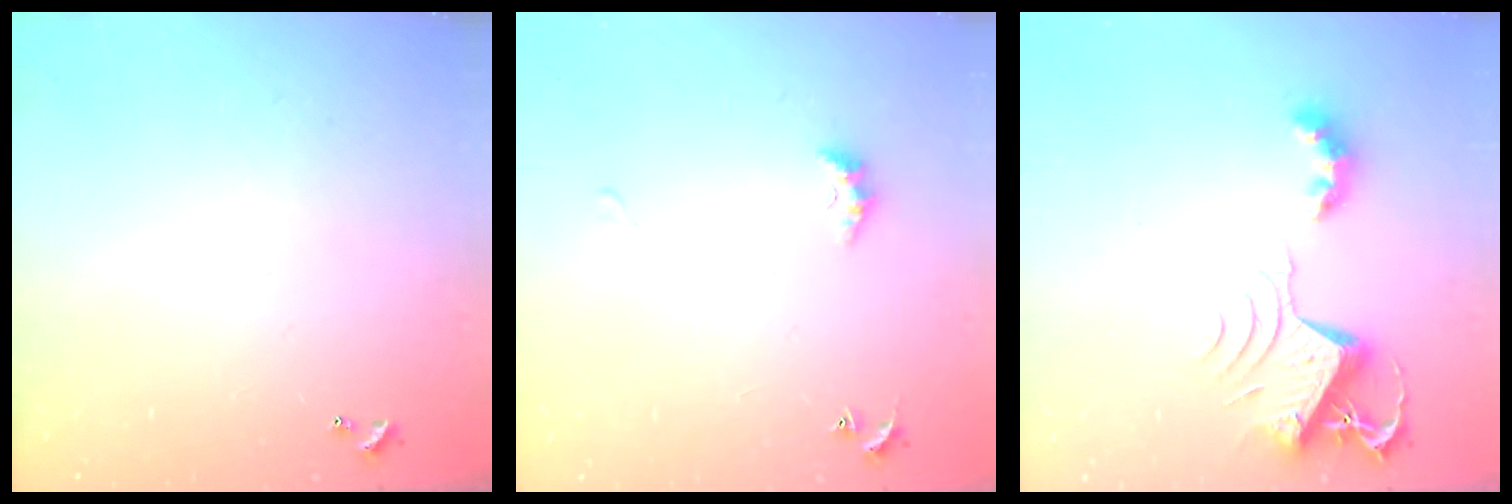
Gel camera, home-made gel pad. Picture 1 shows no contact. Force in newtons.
{"total": 2.0, "press": 1.9, "slide": 0.6}
{"total": 9.7, "press": 9.7, "slide": 1.2}